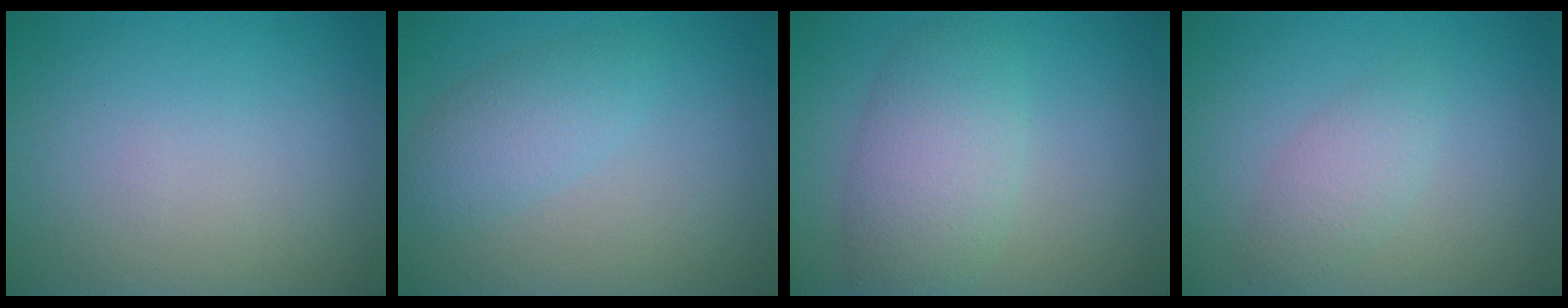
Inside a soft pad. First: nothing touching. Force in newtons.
{"total": 2.8, "press": 2.8, "slide": 0.1}
{"total": 5.0, "press": 5.0, "slide": 0.1}
{"total": 2.1, "press": 2.1, "slide": 0.1}